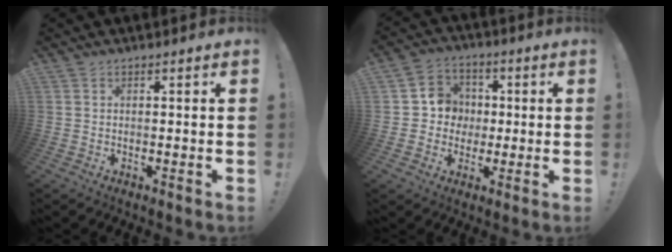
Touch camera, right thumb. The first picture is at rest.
{"total": 9.1, "force": [-0.3, 8.8, 2.4], "torque": [-0.033, 0.017, 0.004]}